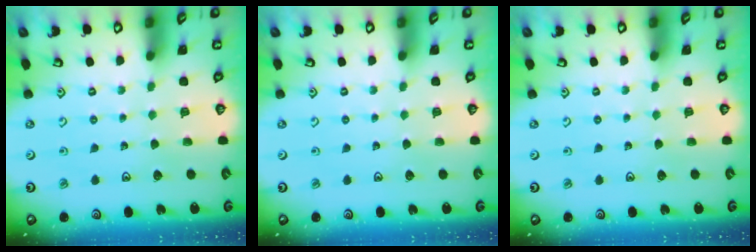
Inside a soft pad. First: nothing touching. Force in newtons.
{"total": 0.0}
{"total": 0.0}